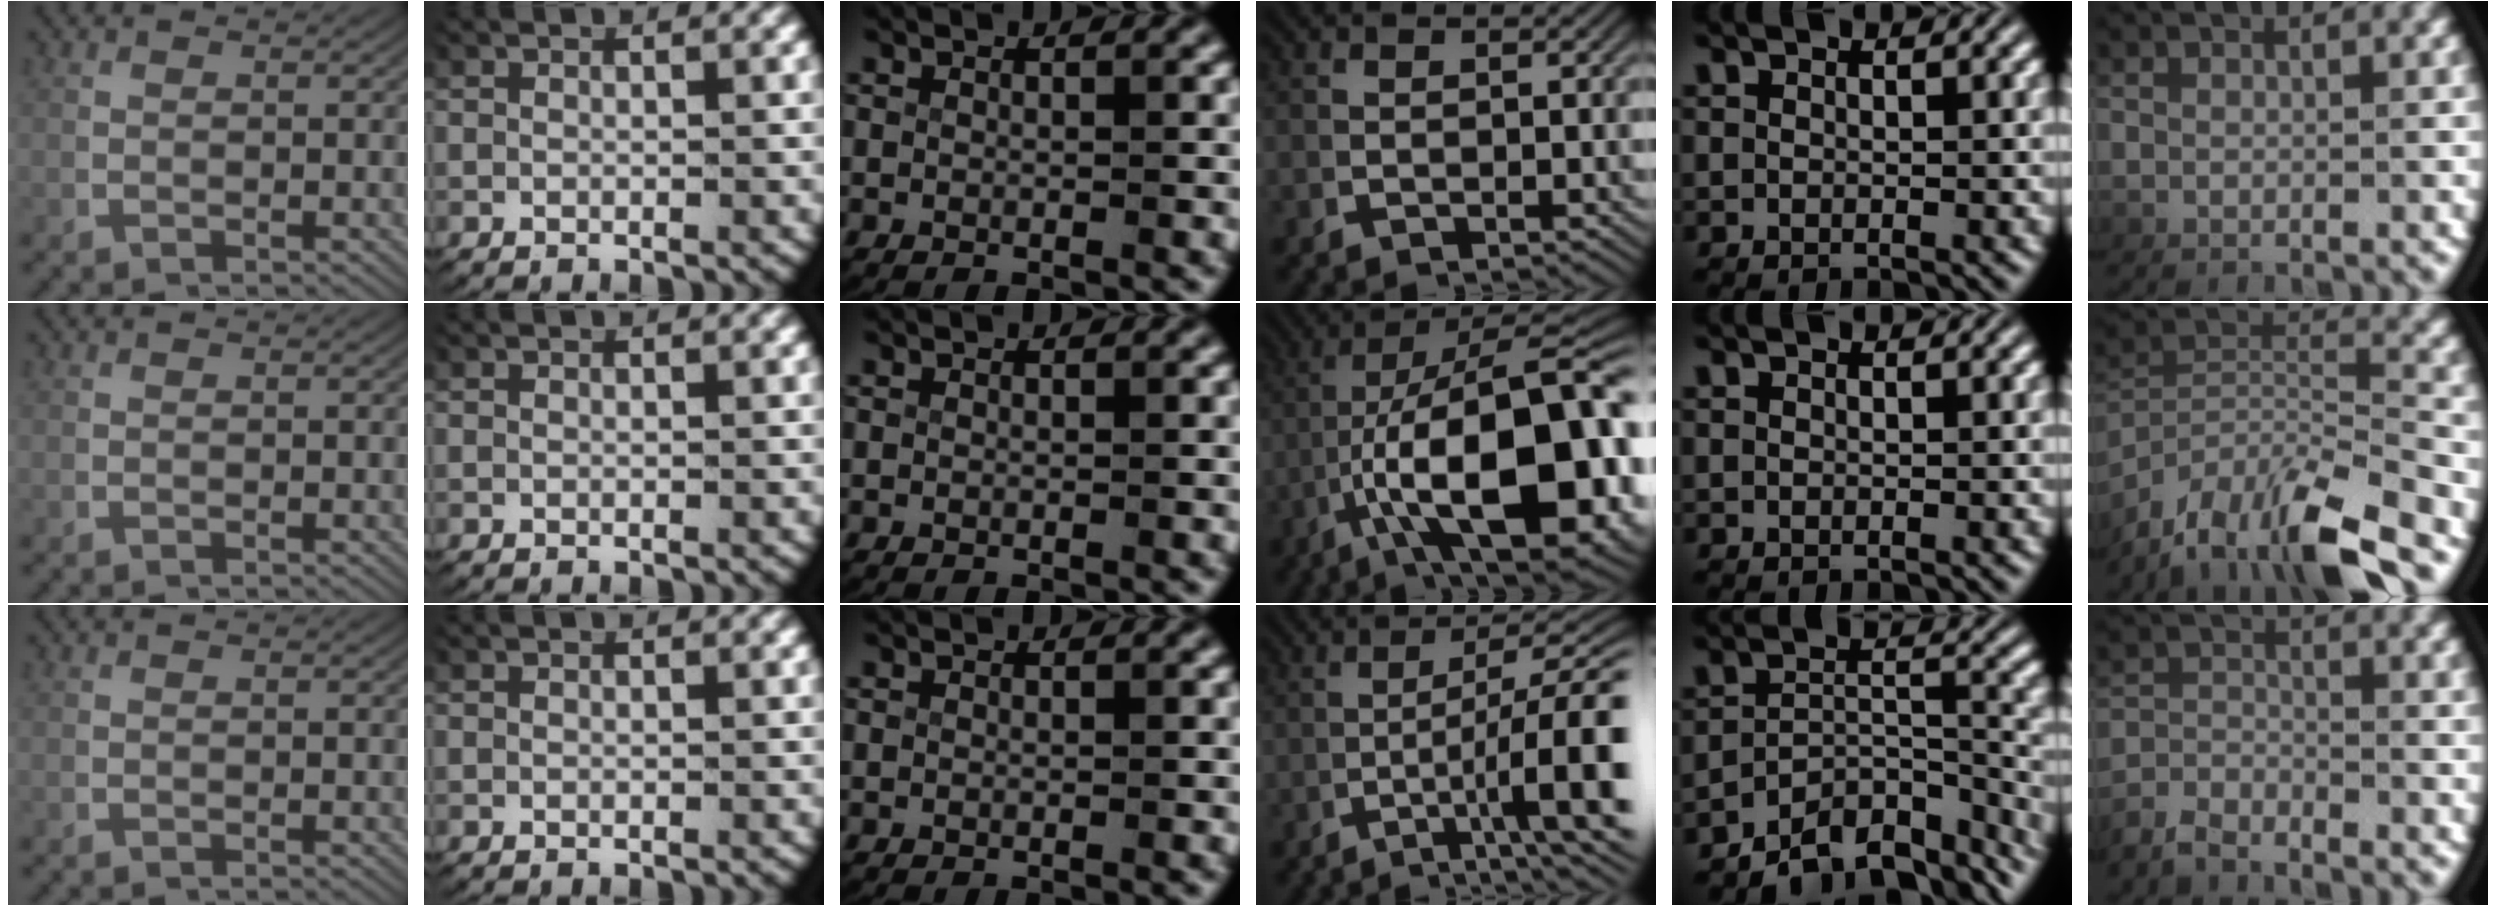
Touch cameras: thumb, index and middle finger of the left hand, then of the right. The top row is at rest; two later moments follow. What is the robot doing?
{"motion": "lift_and_place", "object": "router"}